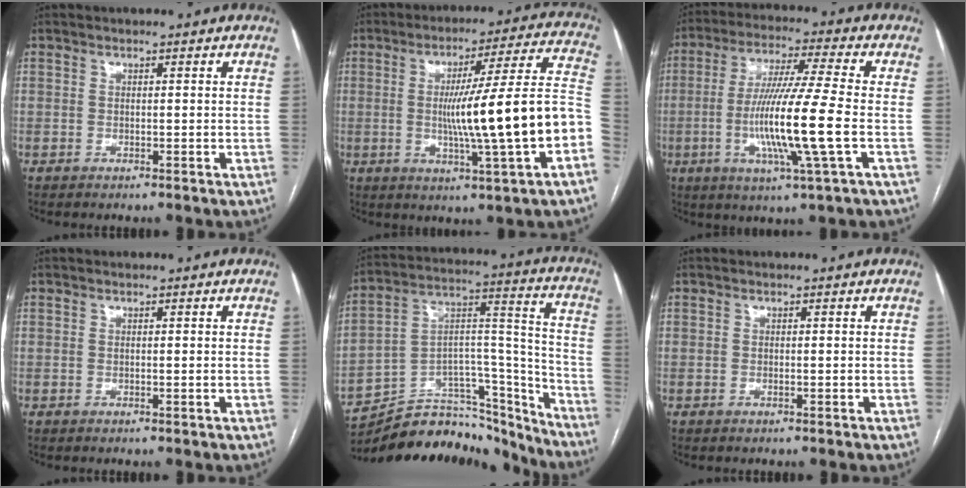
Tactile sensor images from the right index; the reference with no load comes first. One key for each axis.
{"total": 18.8, "fx": -3.2, "fy": -0.7, "fz": 18.5, "tx": -0.247, "ty": 0.018, "tz": -0.048}
{"total": 14.2, "fx": -2.9, "fy": -0.8, "fz": 13.9, "tx": -0.274, "ty": -0.014, "tz": -0.062}
{"total": 0.0}
{"total": 25.1, "fx": -23.0, "fy": 7.0, "fz": 7.0, "tx": -0.101, "ty": 0.047, "tz": -0.346}
{"total": 0.0}